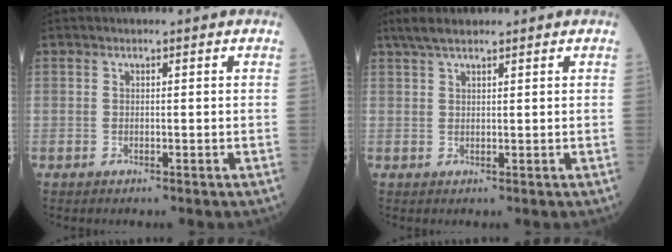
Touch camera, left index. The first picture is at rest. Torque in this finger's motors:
{"motor_torque": [0.00, 0.00, 0.01, 0.01]}